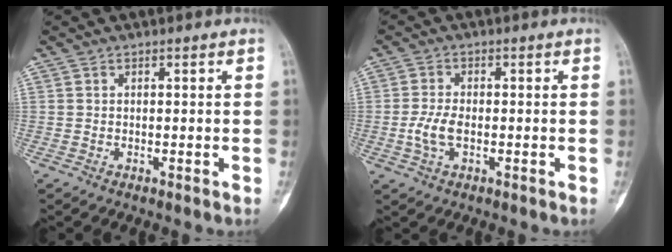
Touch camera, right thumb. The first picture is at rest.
{"total": 4.3, "force": [-0.9, 2.3, 3.6], "torque": [-0.082, 0.006, -0.019]}